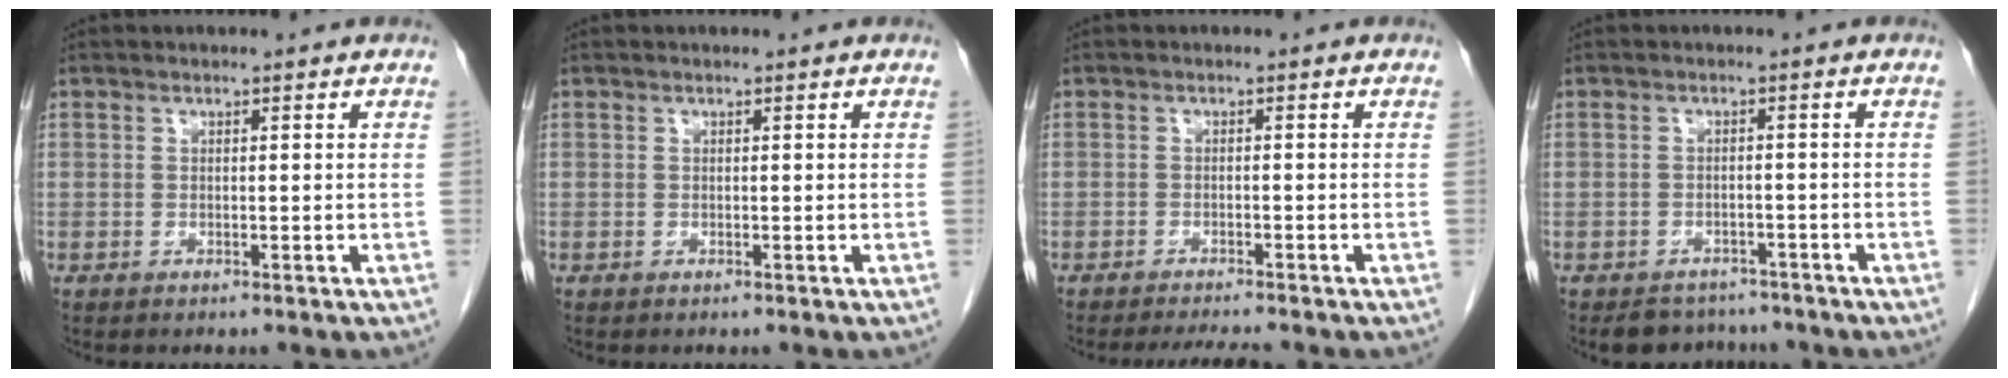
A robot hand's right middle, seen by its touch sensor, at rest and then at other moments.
{"total": 0.0}
{"total": 4.0, "force": [-3.6, 0.0, 1.6], "torque": [-0.024, -0.013, -0.054]}
{"total": 4.8, "force": [-4.2, 2.2, 0.0], "torque": [0.006, 0.006, -0.057]}